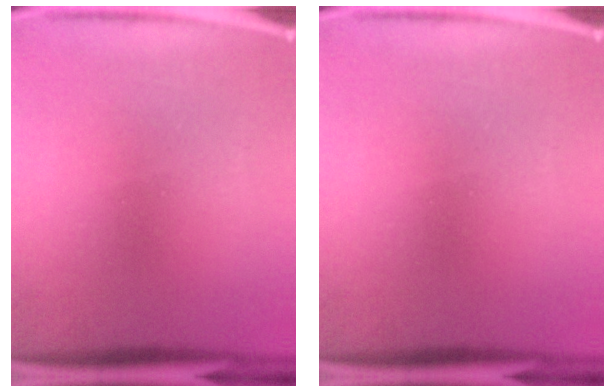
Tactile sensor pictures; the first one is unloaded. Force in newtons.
{"total": 0.0}